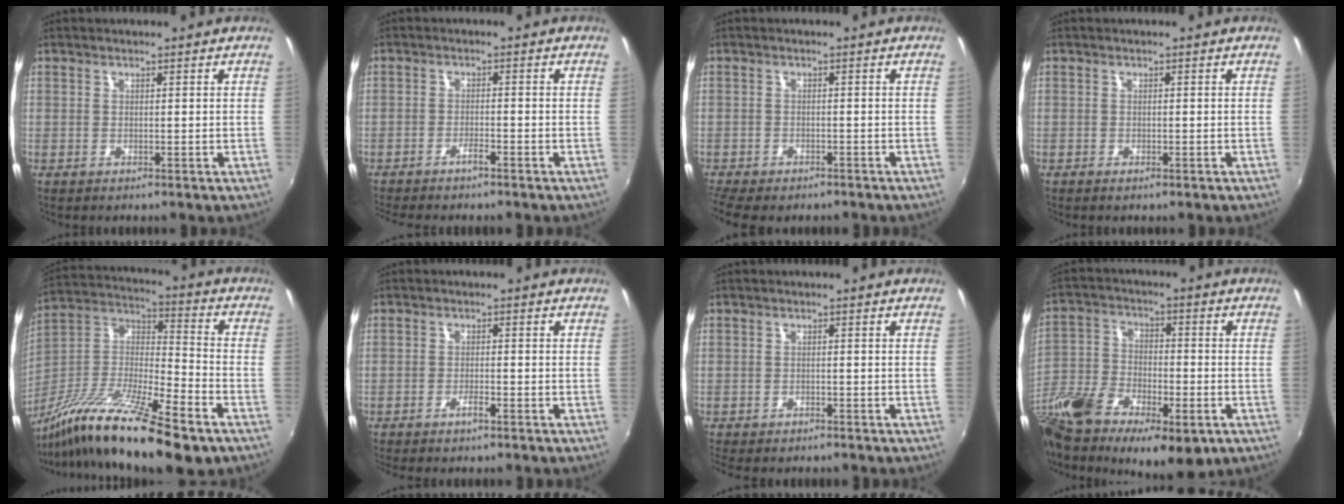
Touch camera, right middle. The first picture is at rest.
{"total": 1.9, "force": [-1.6, -0.2, 1.1], "torque": [-0.031, -0.001, -0.035]}
{"total": 6.8, "force": [-5.5, 2.3, 3.2], "torque": [-0.084, -0.034, -0.092]}
{"total": 0.0}
{"total": 23.7, "force": [-14.7, 5.1, 18.0], "torque": [-0.325, -0.028, -0.260]}
{"total": 1.1, "force": [-0.6, -0.1, 0.9], "torque": [-0.022, 0.002, -0.015]}
{"total": 2.8, "force": [-2.5, 0.8, 1.1], "torque": [-0.031, -0.017, -0.041]}
{"total": 23.1, "force": [-13.9, 9.6, 15.7], "torque": [-0.322, -0.056, -0.241]}